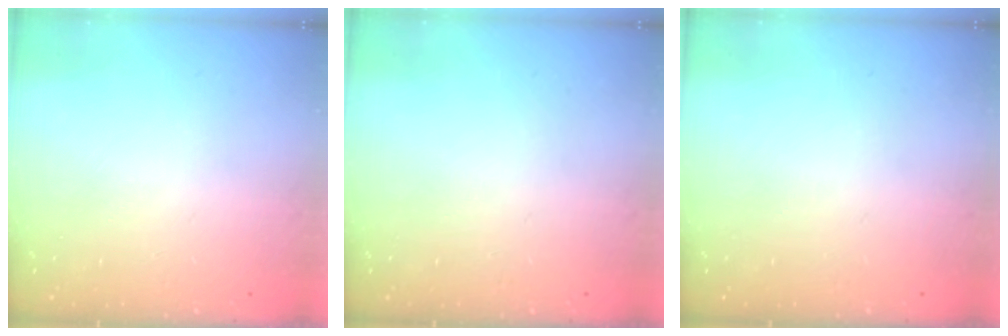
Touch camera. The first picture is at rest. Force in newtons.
{"total": 0.0}
{"total": 0.0}